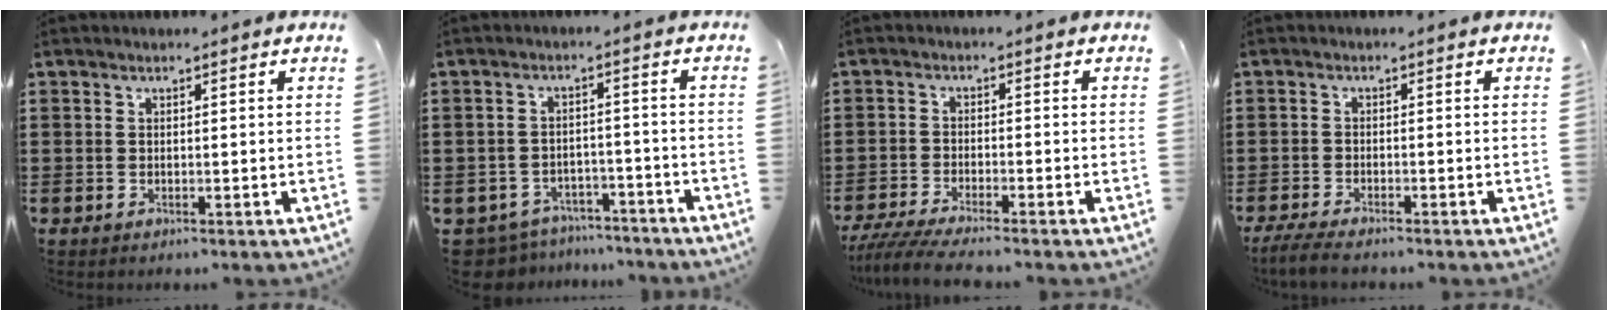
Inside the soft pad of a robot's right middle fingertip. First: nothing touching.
{"total": 4.7, "force": [-4.6, 0.8, 0.0], "torque": [-0.021, 0.002, -0.099]}
{"total": 4.3, "force": [-3.9, 0.1, 1.8], "torque": [-0.043, -0.014, -0.078]}
{"total": 2.9, "force": [-2.7, 0.2, 1.2], "torque": [-0.035, -0.007, -0.056]}